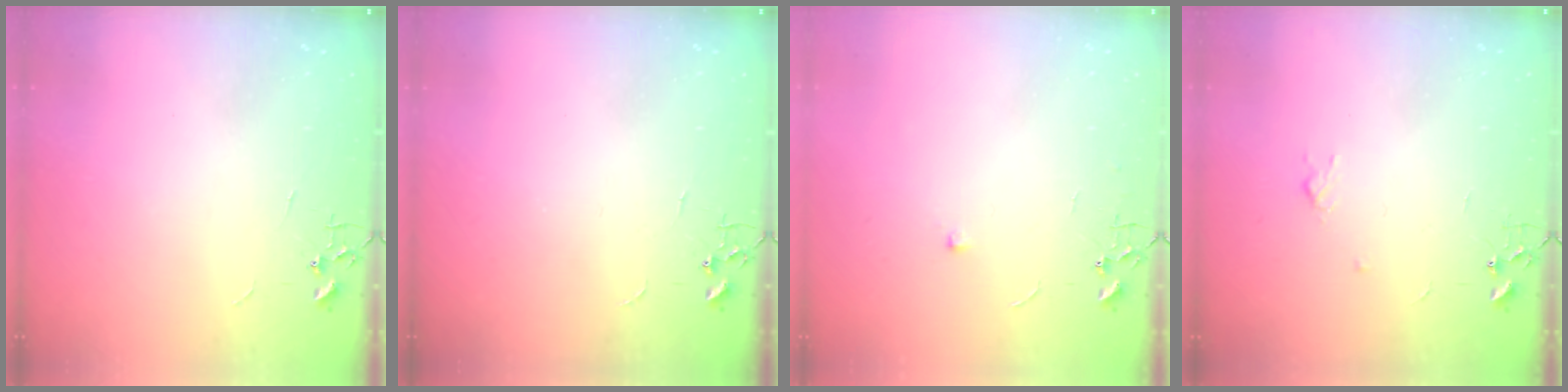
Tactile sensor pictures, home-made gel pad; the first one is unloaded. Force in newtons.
{"total": 0.0}
{"total": 5.6, "press": 5.6, "slide": 0.5}
{"total": 3.2, "press": 3.1, "slide": 0.6}